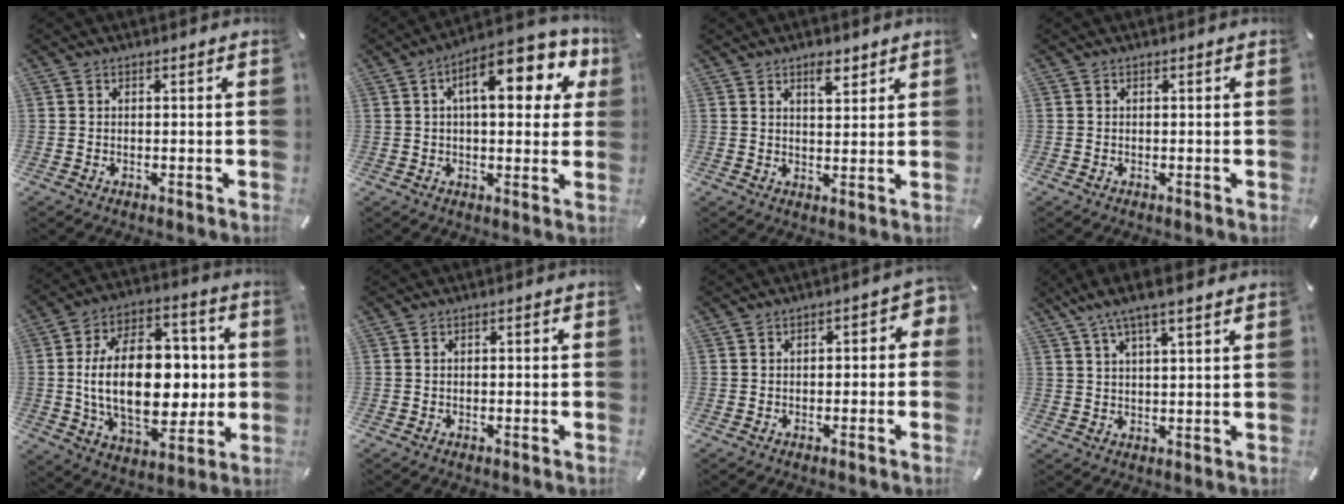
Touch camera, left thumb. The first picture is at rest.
{"total": 15.0, "force": [5.8, 6.5, 12.2], "torque": [-0.174, -0.014, 0.090]}
{"total": 4.7, "force": [3.3, 2.2, 2.5], "torque": [-0.023, -0.017, 0.055]}
{"total": 0.0}
{"total": 23.8, "force": [0.0, 15.0, 18.5], "torque": [-0.337, -0.002, 0.004]}
{"total": 0.9, "force": [-0.3, 0.5, 0.7], "torque": [-0.012, 0.002, -0.007]}
{"total": 3.4, "force": [-0.9, 2.1, 2.5], "torque": [-0.030, 0.008, -0.022]}
{"total": 6.1, "force": [4.4, 0.9, 4.1], "torque": [-0.089, -0.011, 0.079]}